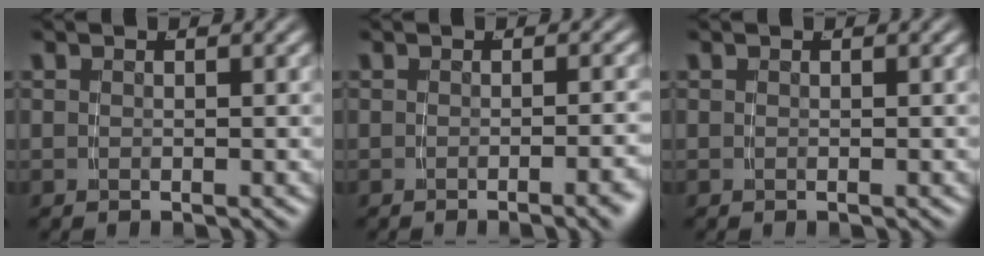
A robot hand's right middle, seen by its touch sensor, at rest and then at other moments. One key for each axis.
{"total": 1.8, "fx": -1.3, "fy": -0.3, "fz": 1.2, "tx": -0.014, "ty": 0.010, "tz": -0.024}
{"total": 0.0}